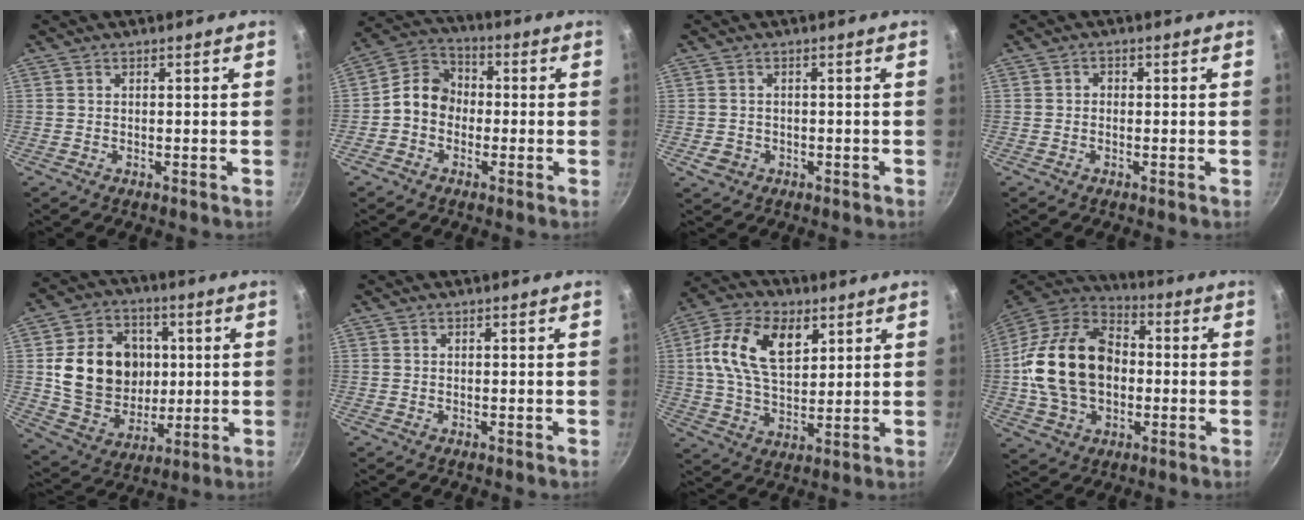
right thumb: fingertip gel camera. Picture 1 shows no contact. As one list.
[{"total": 8.5, "force": [-1.1, 7.2, 4.5], "torque": [-0.045, 0.028, -0.042]}, {"total": 2.9, "force": [-0.9, 2.5, 1.1], "torque": [-0.015, 0.009, -0.007]}, {"total": 1.1, "force": [-0.2, 1.0, 0.5], "torque": [-0.006, 0.005, -0.005]}, {"total": 18.4, "force": [2.2, 15.2, 10.2], "torque": [-0.142, 0.006, 0.048]}, {"total": 0.0}, {"total": 14.7, "force": [4.8, 8.8, 10.7], "torque": [-0.180, -0.005, 0.080]}, {"total": 21.5, "force": [-0.7, 15.2, 15.1], "torque": [-0.253, 0.035, -0.017]}]